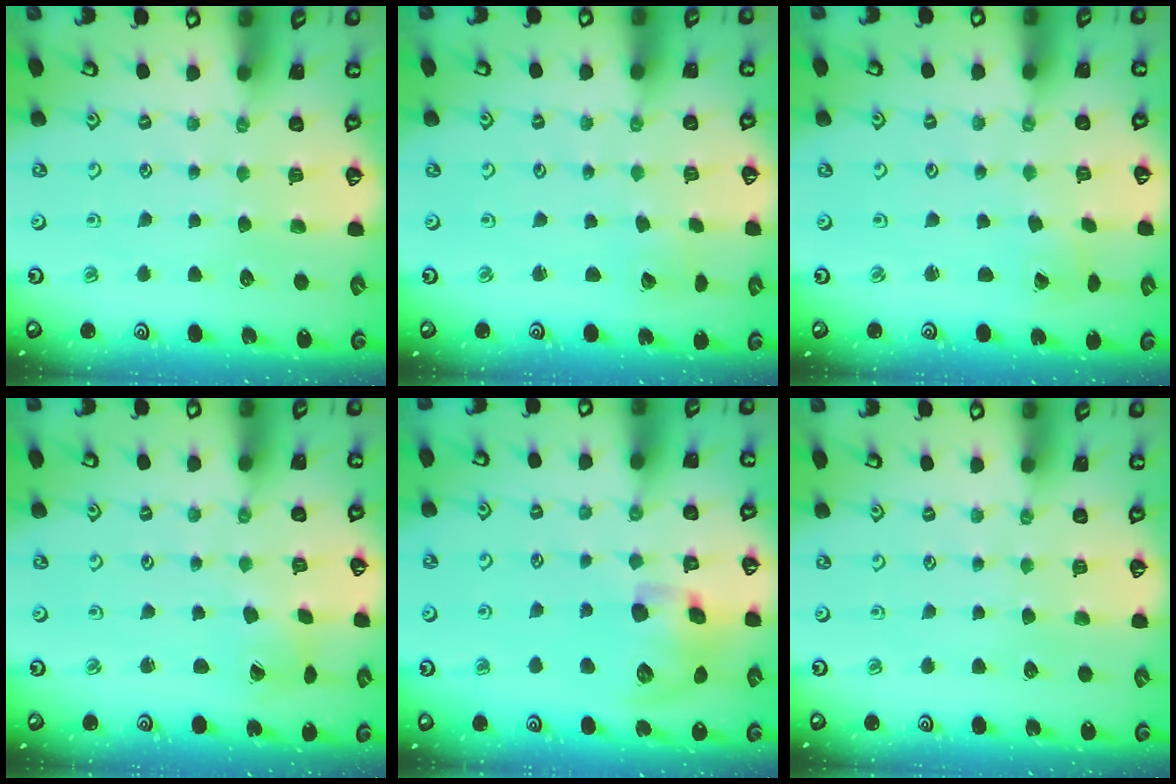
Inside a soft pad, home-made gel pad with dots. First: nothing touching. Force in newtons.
{"total": 2.3, "press": 2.3, "slide": 0.1}
{"total": 1.8, "press": 1.8, "slide": 0.2}
{"total": 1.8, "press": 1.7, "slide": 0.2}
{"total": 13.4, "press": 13.2, "slide": 2.0}
{"total": 0.0}